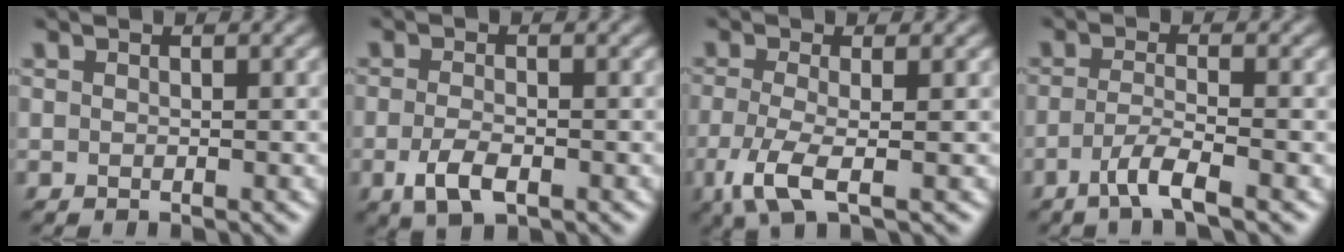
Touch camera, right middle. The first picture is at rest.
{"total": 3.0, "force": [-1.2, 1.4, 2.4], "torque": [-0.054, -0.006, -0.025]}
{"total": 4.1, "force": [-1.5, 1.0, 3.6], "torque": [-0.085, -0.013, -0.035]}
{"total": 3.1, "force": [-1.7, 0.5, 2.6], "torque": [-0.046, 0.001, -0.043]}